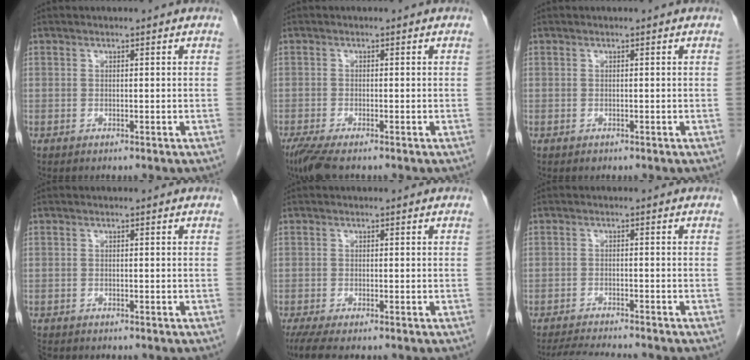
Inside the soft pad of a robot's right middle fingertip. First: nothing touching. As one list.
[{"total": 4.2, "force": [-3.1, 0.6, 2.8], "torque": [-0.056, -0.013, -0.056]}, {"total": 0.0}, {"total": 2.1, "force": [-1.9, 0.9, 0.5], "torque": [-0.015, -0.005, -0.032]}, {"total": 3.8, "force": [-2.9, 0.4, 2.4], "torque": [-0.044, -0.010, -0.050]}, {"total": 7.4, "force": [-6.9, 0.2, 2.8], "torque": [-0.042, -0.014, -0.110]}]